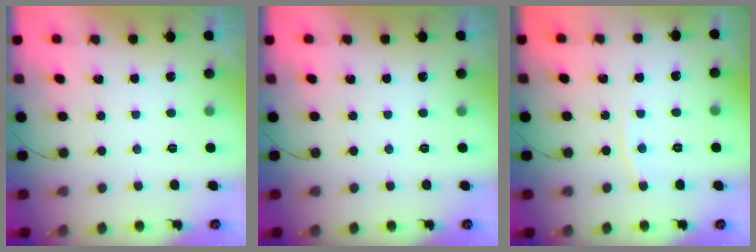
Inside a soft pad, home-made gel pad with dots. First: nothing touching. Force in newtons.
{"total": 0.0}
{"total": 3.1, "press": 3.1, "slide": 0.3}